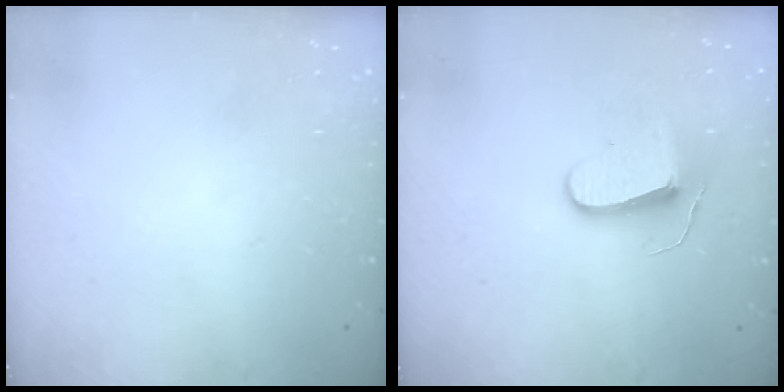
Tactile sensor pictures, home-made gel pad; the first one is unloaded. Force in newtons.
{"total": 9.4, "press": 9.4, "slide": 0.9}